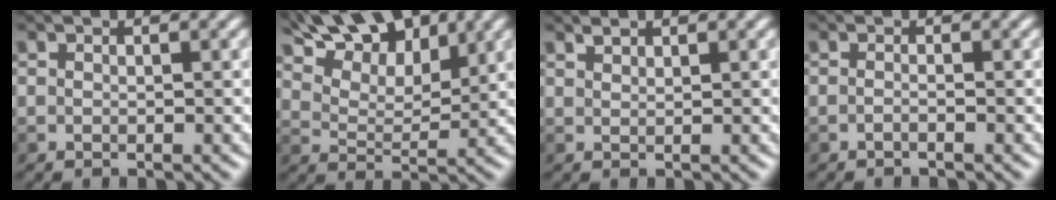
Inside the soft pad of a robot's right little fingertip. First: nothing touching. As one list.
[{"total": 12.0, "force": [8.7, 5.3, 6.4], "torque": [-0.116, 0.010, 0.144]}, {"total": 0.7, "force": [0.7, 0.0, -0.1], "torque": [-0.001, 0.000, 0.019]}, {"total": 0.6, "force": [-0.5, -0.2, 0.1], "torque": [-0.005, 0.000, -0.011]}]